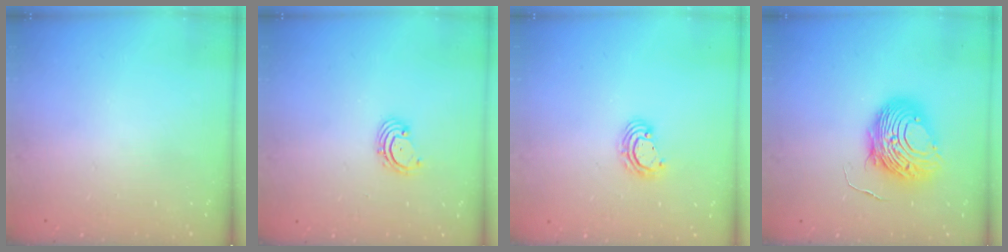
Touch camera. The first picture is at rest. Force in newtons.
{"total": 1.8, "press": 1.7, "slide": 0.7}
{"total": 4.6, "press": 4.6, "slide": 0.2}
{"total": 11.4, "press": 11.3, "slide": 0.8}